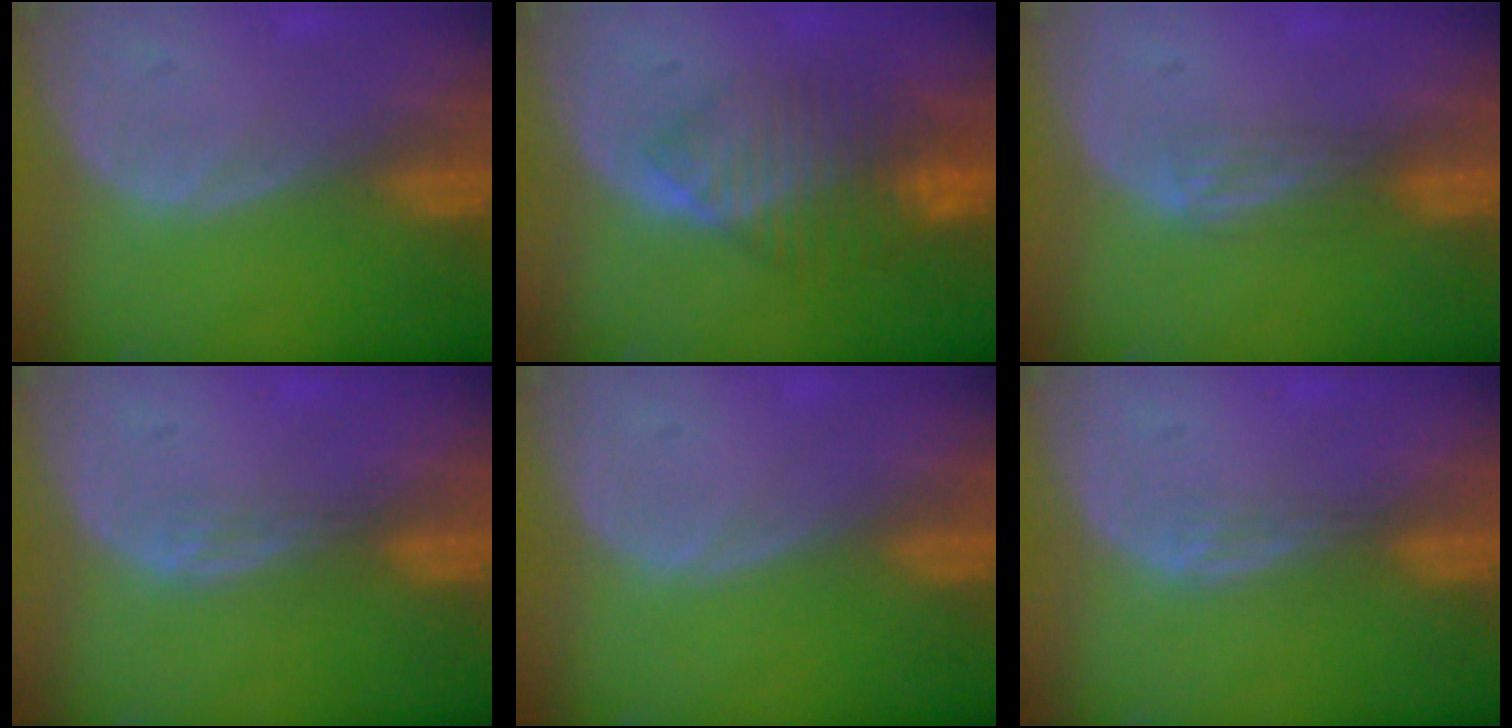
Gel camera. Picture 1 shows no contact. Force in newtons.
{"total": 8.2, "press": 7.3, "slide": 3.8}
{"total": 2.2, "press": 1.8, "slide": 1.2}
{"total": 1.8, "press": 1.3, "slide": 1.2}
{"total": 0.0}
{"total": 1.8, "press": 1.3, "slide": 1.2}